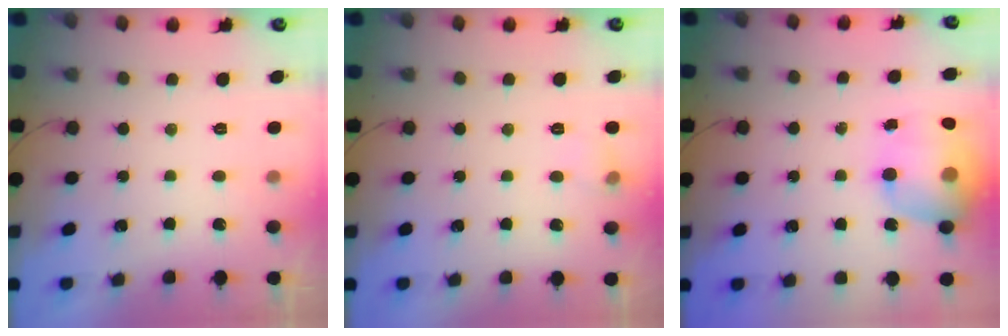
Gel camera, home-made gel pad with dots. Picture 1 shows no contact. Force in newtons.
{"total": 5.3, "press": 5.0, "slide": 1.5}
{"total": 16.7, "press": 16.2, "slide": 3.8}